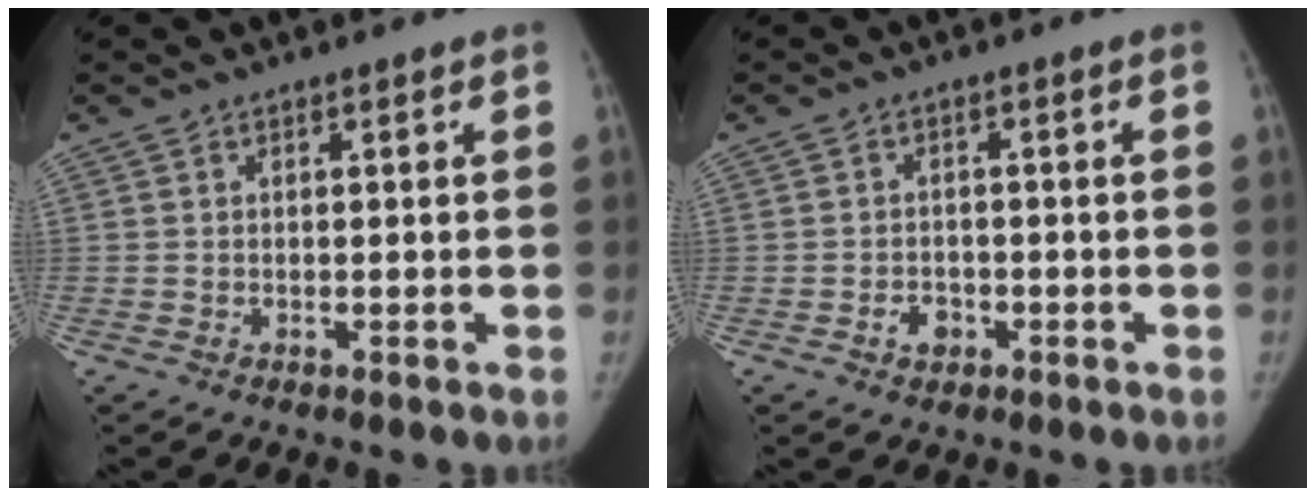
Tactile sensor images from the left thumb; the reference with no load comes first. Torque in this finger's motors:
{"motor_torque": [-0.01, 0.01, 0.09, 0.15, 0.00]}